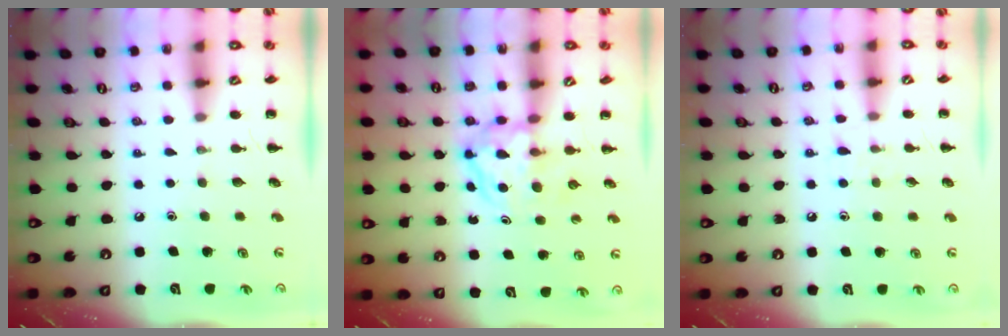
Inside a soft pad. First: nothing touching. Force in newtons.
{"total": 3.9, "press": 3.9, "slide": 0.5}
{"total": 5.5, "press": 4.9, "slide": 2.4}